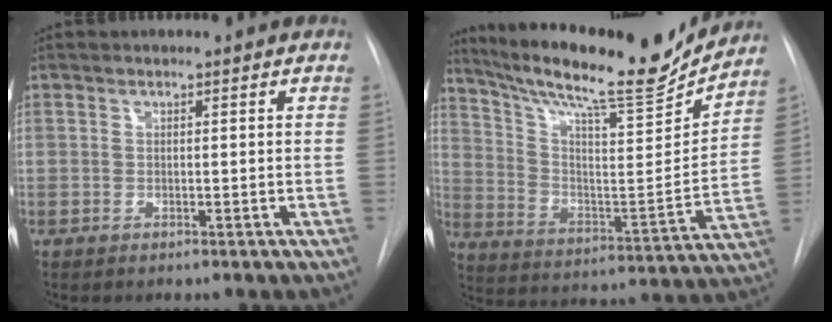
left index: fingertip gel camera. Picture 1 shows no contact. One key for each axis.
{"total": 22.0, "fx": 19.7, "fy": 2.2, "fz": 9.7, "tx": -0.172, "ty": -0.040, "tz": 0.301}